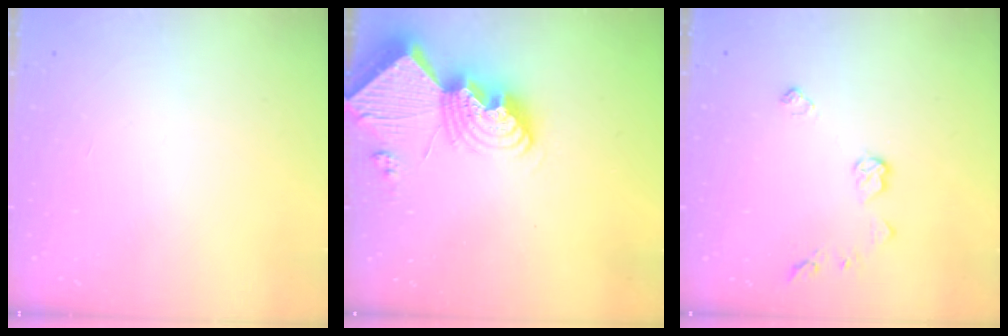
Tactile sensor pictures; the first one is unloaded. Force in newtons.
{"total": 16.8, "press": 16.8, "slide": 1.7}
{"total": 7.2, "press": 7.2, "slide": 0.2}